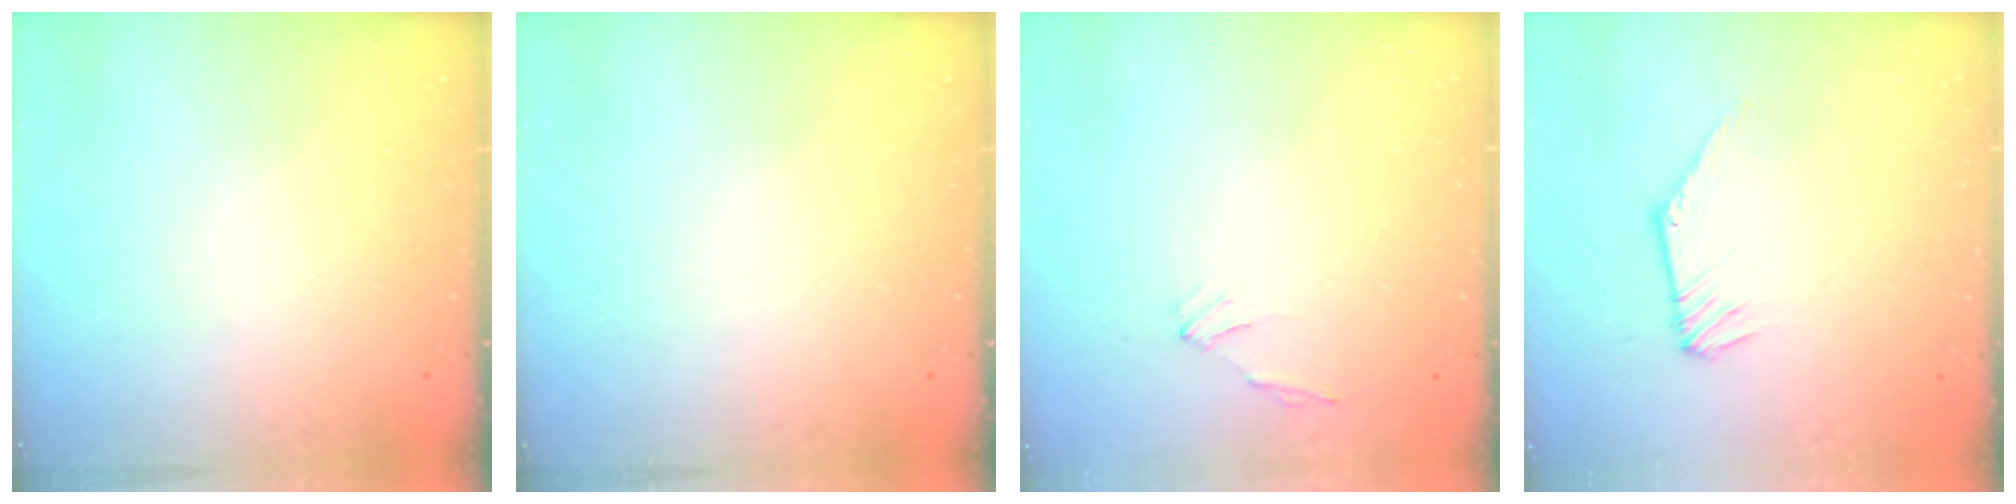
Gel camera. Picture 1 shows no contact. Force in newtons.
{"total": 0.0}
{"total": 1.2, "press": 1.1, "slide": 0.6}
{"total": 3.5, "press": 3.5, "slide": 0.1}